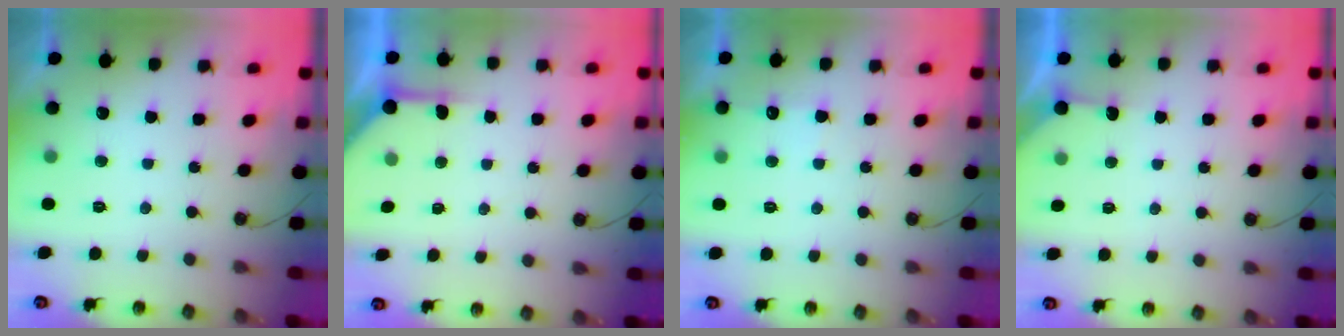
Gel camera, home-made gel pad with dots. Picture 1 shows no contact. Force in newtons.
{"total": 4.5, "press": 4.5, "slide": 0.3}
{"total": 5.1, "press": 5.0, "slide": 0.5}
{"total": 3.3, "press": 3.3, "slide": 0.4}